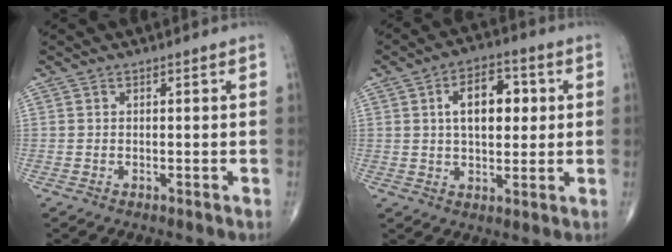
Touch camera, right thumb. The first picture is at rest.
{"total": 10.4, "force": [2.1, 5.9, 8.3], "torque": [-0.106, 0.007, 0.031]}